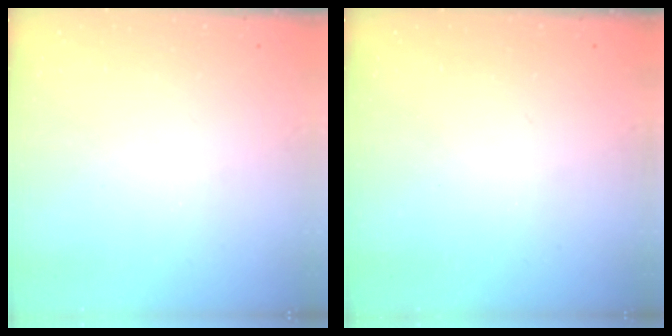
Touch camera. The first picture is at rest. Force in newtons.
{"total": 0.0}